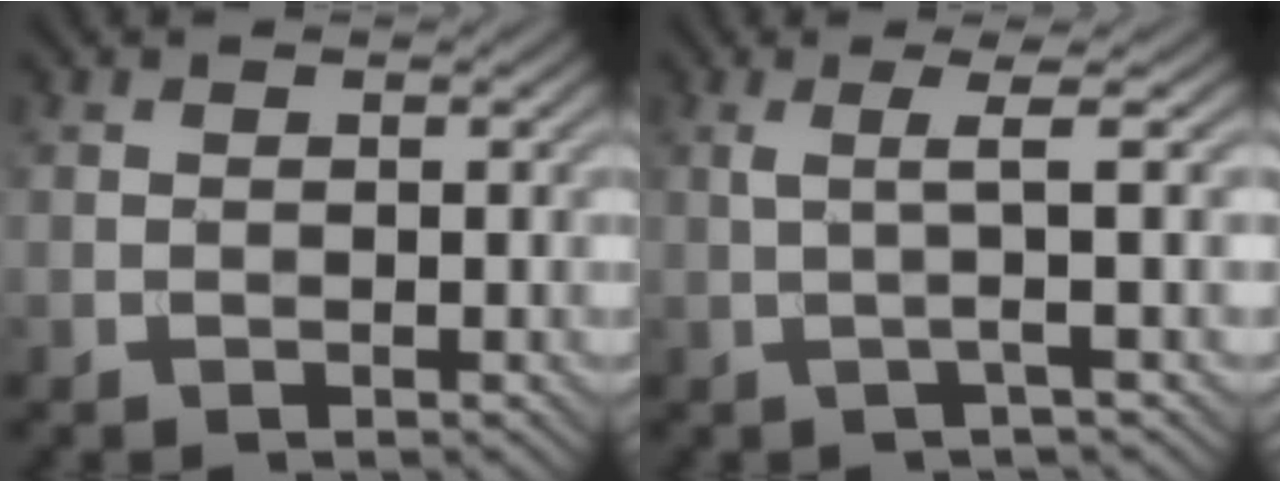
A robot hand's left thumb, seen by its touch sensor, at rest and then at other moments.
{"total": 3.5, "force": [0.4, 0.0, 3.5], "torque": [-0.068, 0.008, -0.003]}